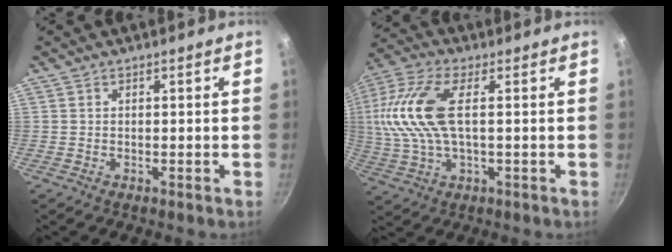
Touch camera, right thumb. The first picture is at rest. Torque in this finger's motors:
{"motor_torque": [0.51, 2.07, 0.50, -0.43, 0.27]}